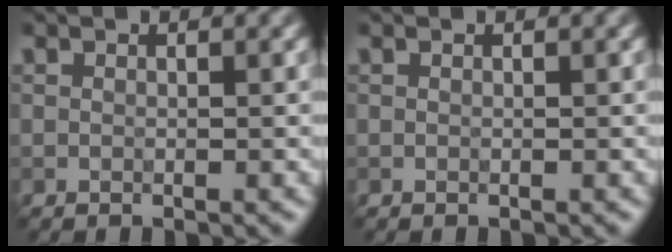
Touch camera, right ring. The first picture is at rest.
{"total": 0.0}